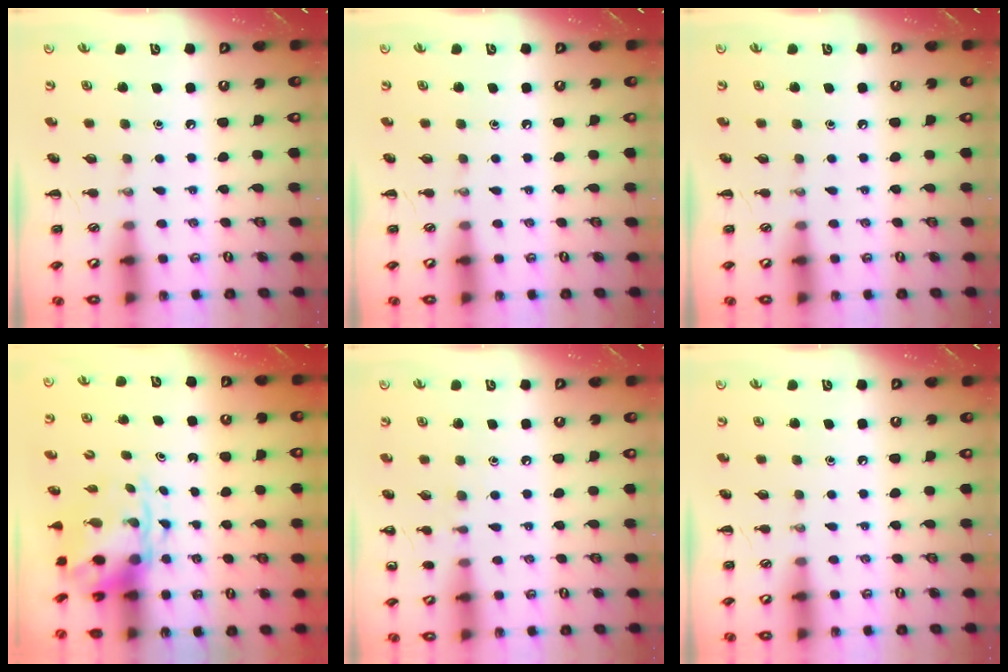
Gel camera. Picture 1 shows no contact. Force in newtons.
{"total": 0.0}
{"total": 0.0}
{"total": 4.3, "press": 4.2, "slide": 0.9}
{"total": 5.1, "press": 4.8, "slide": 1.7}
{"total": 0.0}